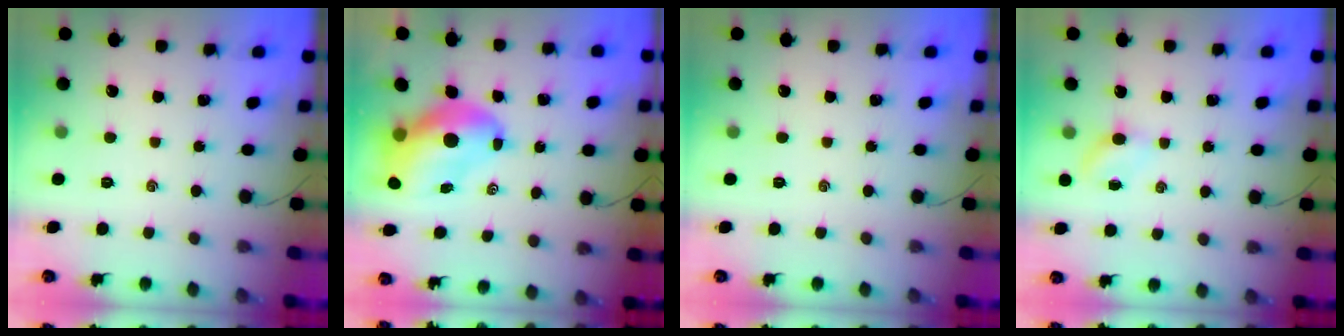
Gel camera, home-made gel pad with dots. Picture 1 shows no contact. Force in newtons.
{"total": 11.5, "press": 11.1, "slide": 3.1}
{"total": 0.0}
{"total": 2.8, "press": 2.7, "slide": 0.9}